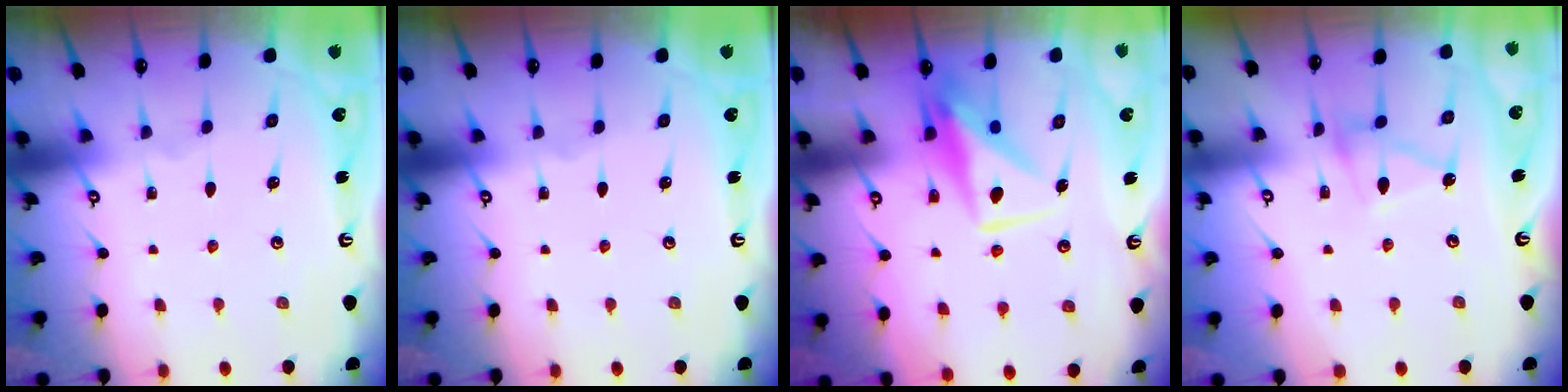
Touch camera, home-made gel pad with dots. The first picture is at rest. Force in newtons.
{"total": 0.0}
{"total": 10.0, "press": 10.0, "slide": 0.7}
{"total": 9.3, "press": 9.3, "slide": 0.6}